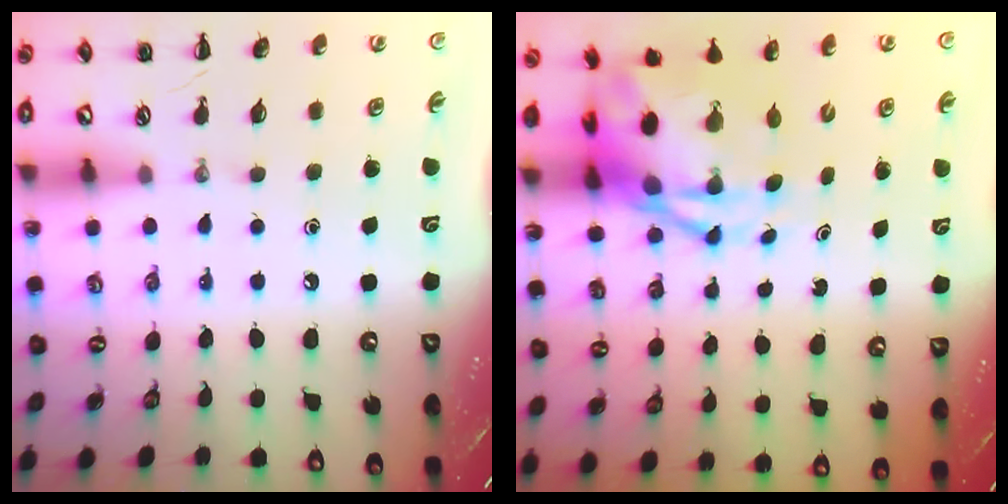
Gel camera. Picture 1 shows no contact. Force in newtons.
{"total": 8.8, "press": 8.4, "slide": 2.4}